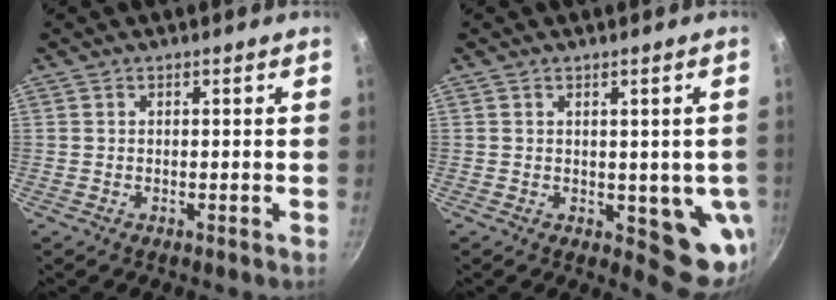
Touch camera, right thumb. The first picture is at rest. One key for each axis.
{"total": 8.5, "fx": -0.3, "fy": 4.5, "fz": 7.2, "tx": -0.059, "ty": -0.013, "tz": 0.004}